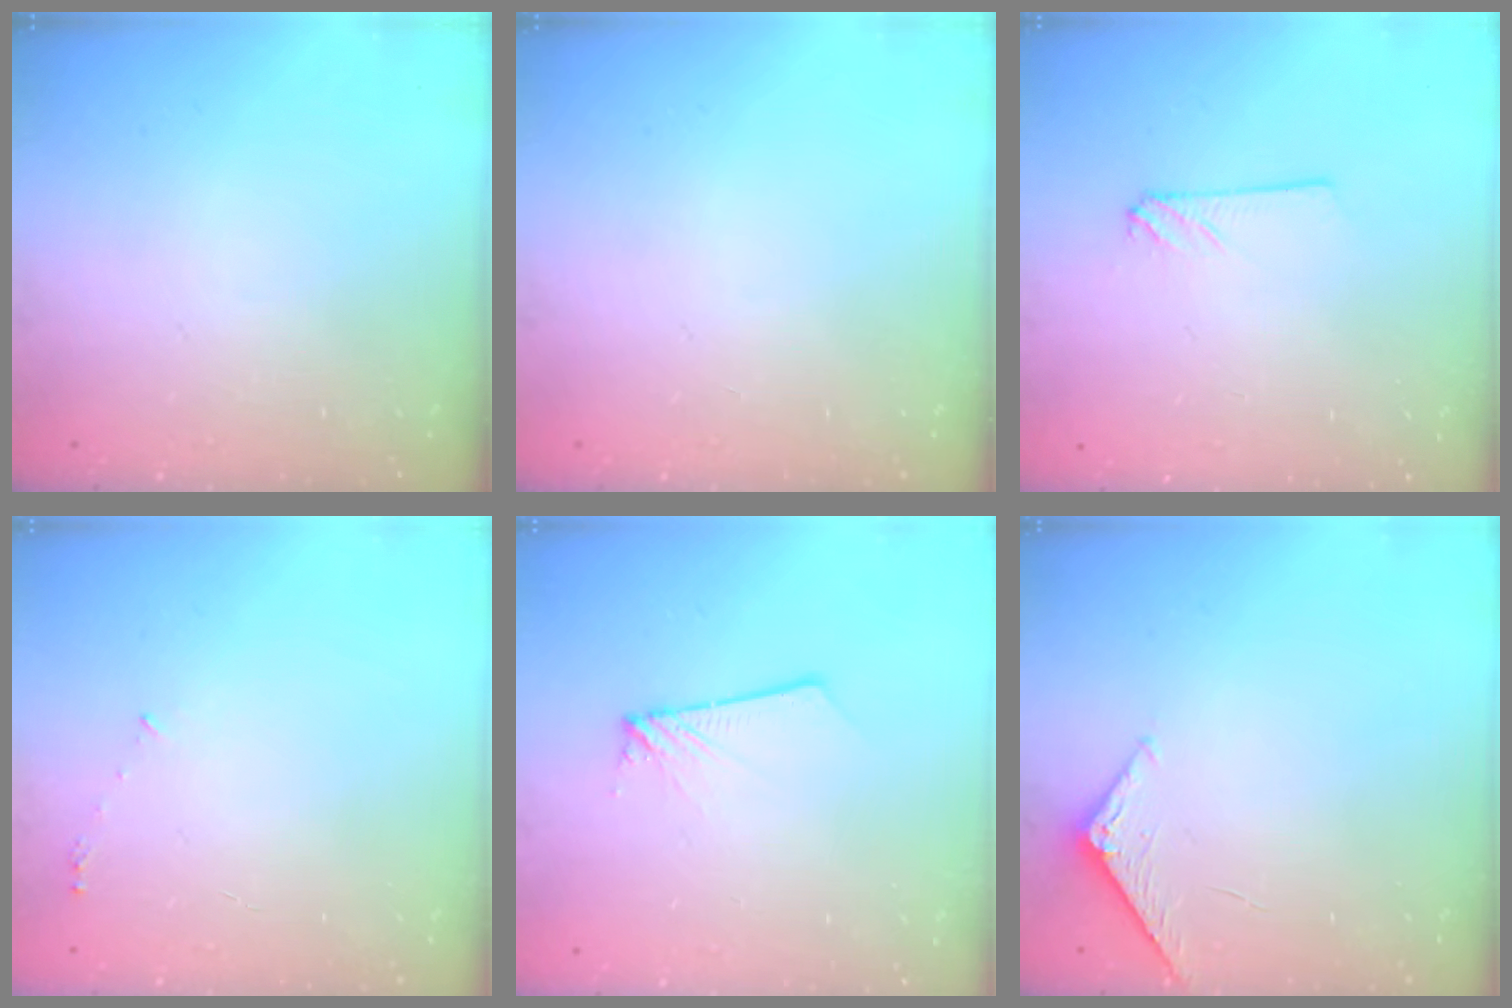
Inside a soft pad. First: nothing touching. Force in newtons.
{"total": 0.0}
{"total": 2.4, "press": 2.4, "slide": 0.2}
{"total": 3.2, "press": 3.2, "slide": 0.2}
{"total": 1.8, "press": 1.8, "slide": 0.2}
{"total": 5.6, "press": 5.6, "slide": 0.6}